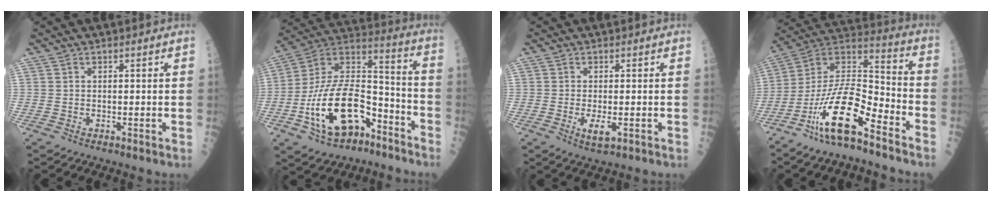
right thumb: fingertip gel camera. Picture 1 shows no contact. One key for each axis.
{"total": 22.8, "fx": -9.8, "fy": 12.5, "fz": 16.4, "tx": -0.282, "ty": 0.081, "tz": -0.159}
{"total": 3.3, "fx": -0.9, "fy": 1.0, "fz": 3.0, "tx": -0.055, "ty": -0.006, "tz": -0.015}
{"total": 18.3, "fx": -10.7, "fy": 5.4, "fz": 13.8, "tx": -0.255, "ty": 0.081, "tz": -0.194}